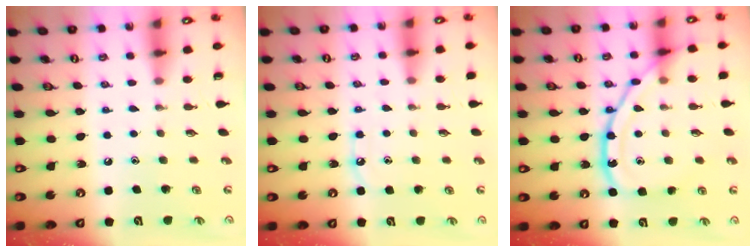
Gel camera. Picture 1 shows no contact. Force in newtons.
{"total": 5.1, "press": 5.1, "slide": 0.5}
{"total": 15.9, "press": 15.9, "slide": 1.5}